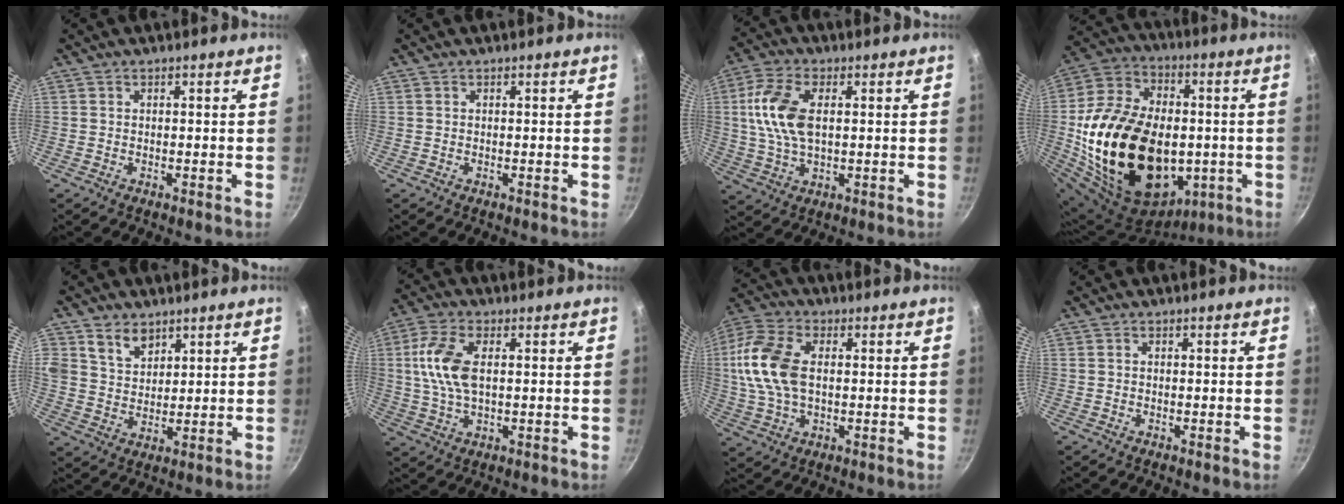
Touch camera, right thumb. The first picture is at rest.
{"total": 0.0}
{"total": 11.2, "force": [1.7, 6.0, 9.2], "torque": [-0.183, 0.010, 0.028]}
{"total": 31.5, "force": [-2.6, 21.2, 23.1], "torque": [-0.408, 0.020, -0.032]}
{"total": 6.7, "force": [3.9, 4.6, 2.9], "torque": [-0.033, -0.020, 0.075]}
{"total": 9.7, "force": [1.4, 4.9, 8.2], "torque": [-0.166, 0.008, 0.021]}
{"total": 13.8, "force": [1.1, 8.3, 11.0], "torque": [-0.218, 0.019, 0.011]}
{"total": 0.0}